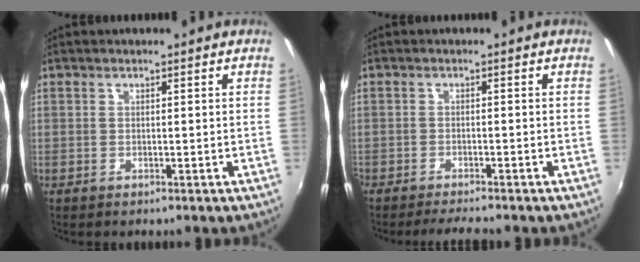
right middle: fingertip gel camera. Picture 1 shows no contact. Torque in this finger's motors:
{"motor_torque": [0.47, -0.43, 0.17, 0.08]}